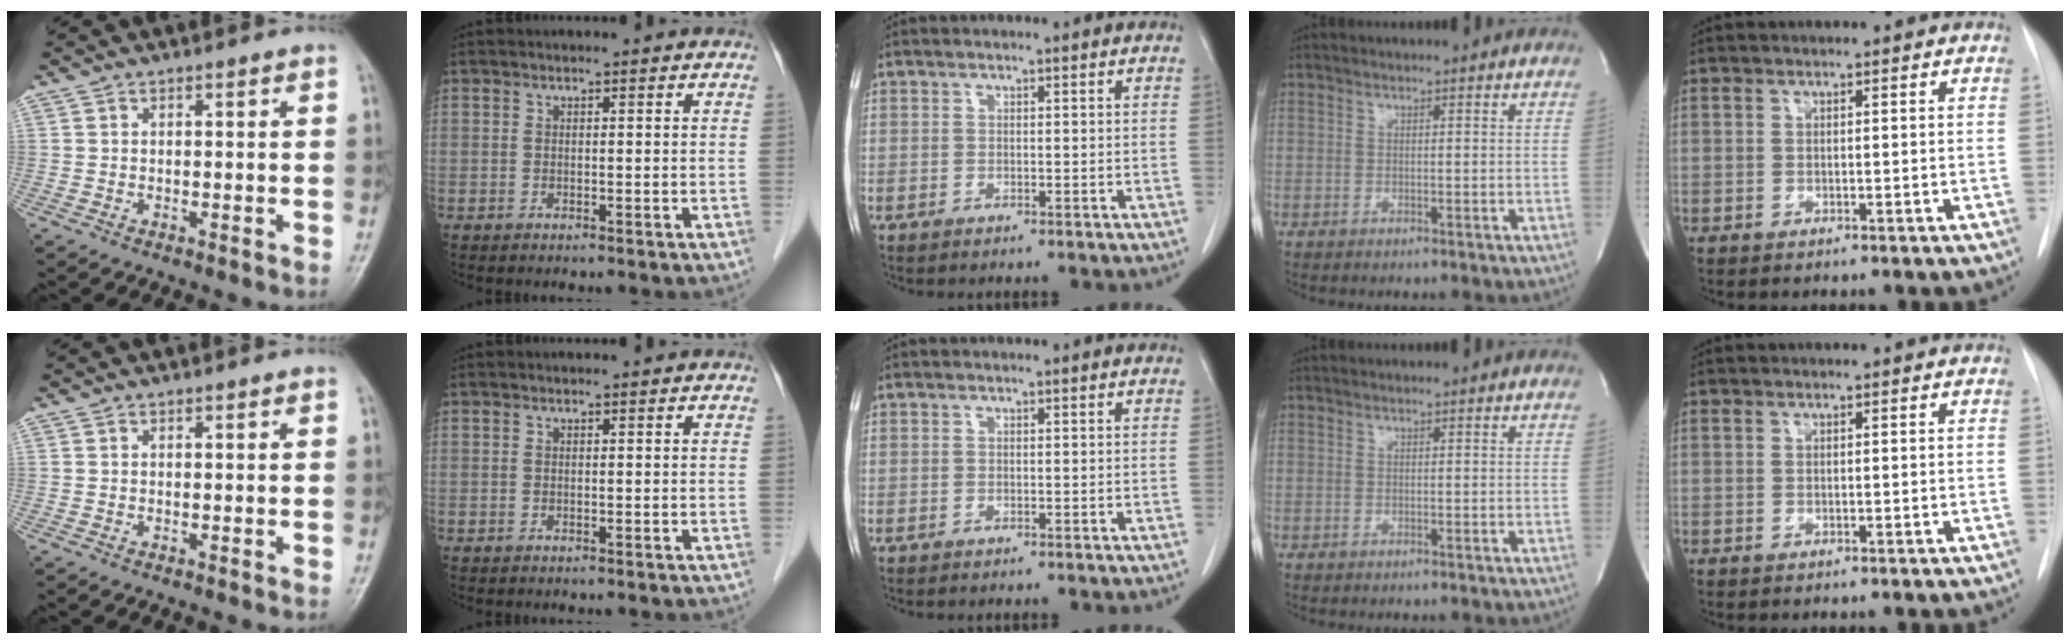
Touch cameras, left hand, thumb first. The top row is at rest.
{}